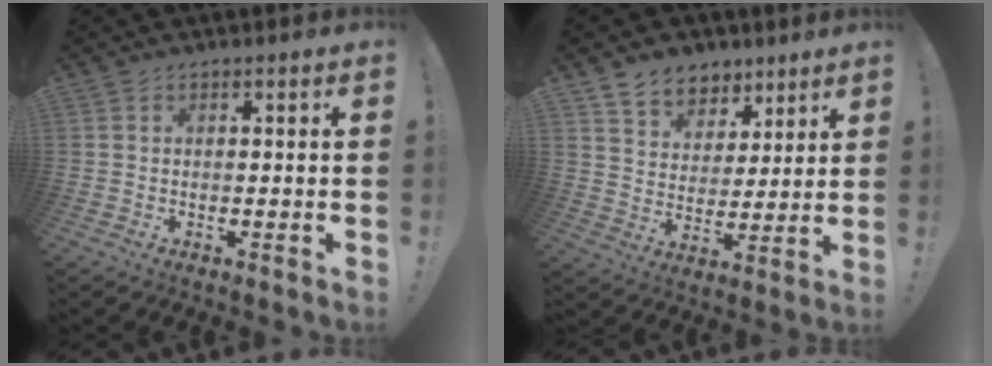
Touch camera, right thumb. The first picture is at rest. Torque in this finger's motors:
{"motor_torque": [0.01, 0.03, 0.10, 0.06, 0.00]}